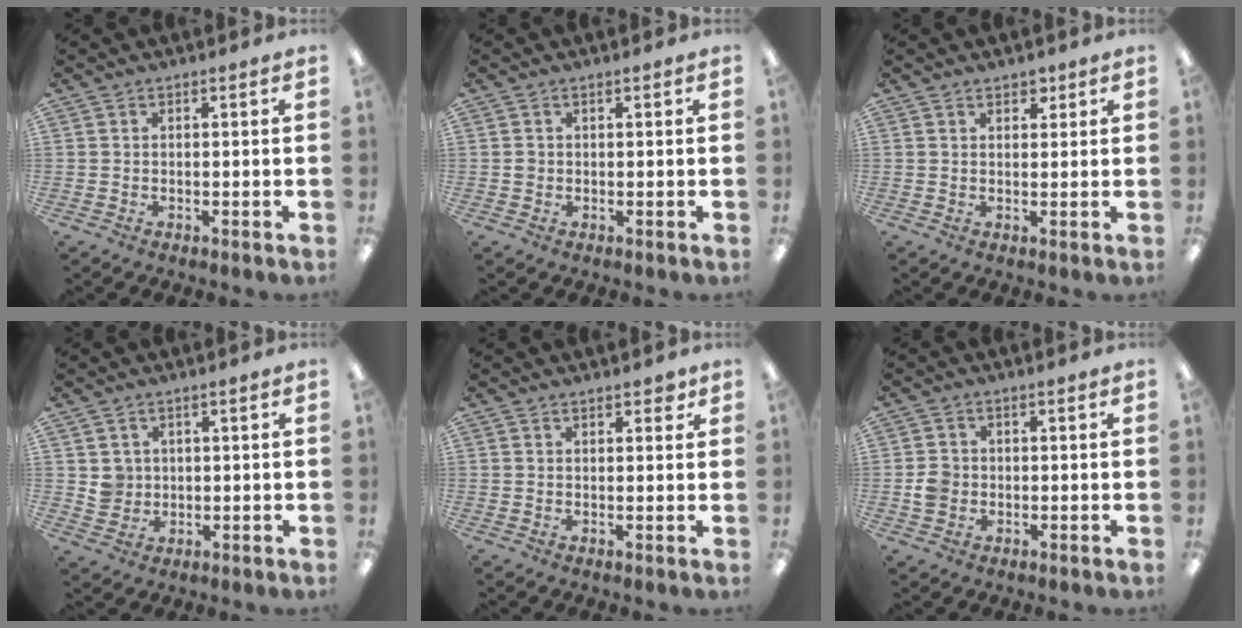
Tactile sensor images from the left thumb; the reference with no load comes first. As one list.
[{"total": 0.8, "force": [0.0, 0.8, 0.2], "torque": [-0.004, 0.005, -0.001]}, {"total": 2.2, "force": [1.7, 1.2, 0.8], "torque": [-0.001, -0.007, 0.028]}, {"total": 3.9, "force": [1.3, 3.7, 0.3], "torque": [-0.003, 0.000, 0.023]}, {"total": 2.3, "force": [1.7, 1.0, 1.2], "torque": [-0.010, -0.004, 0.027]}, {"total": 3.5, "force": [-0.4, 3.2, 1.3], "torque": [-0.015, 0.003, -0.009]}]